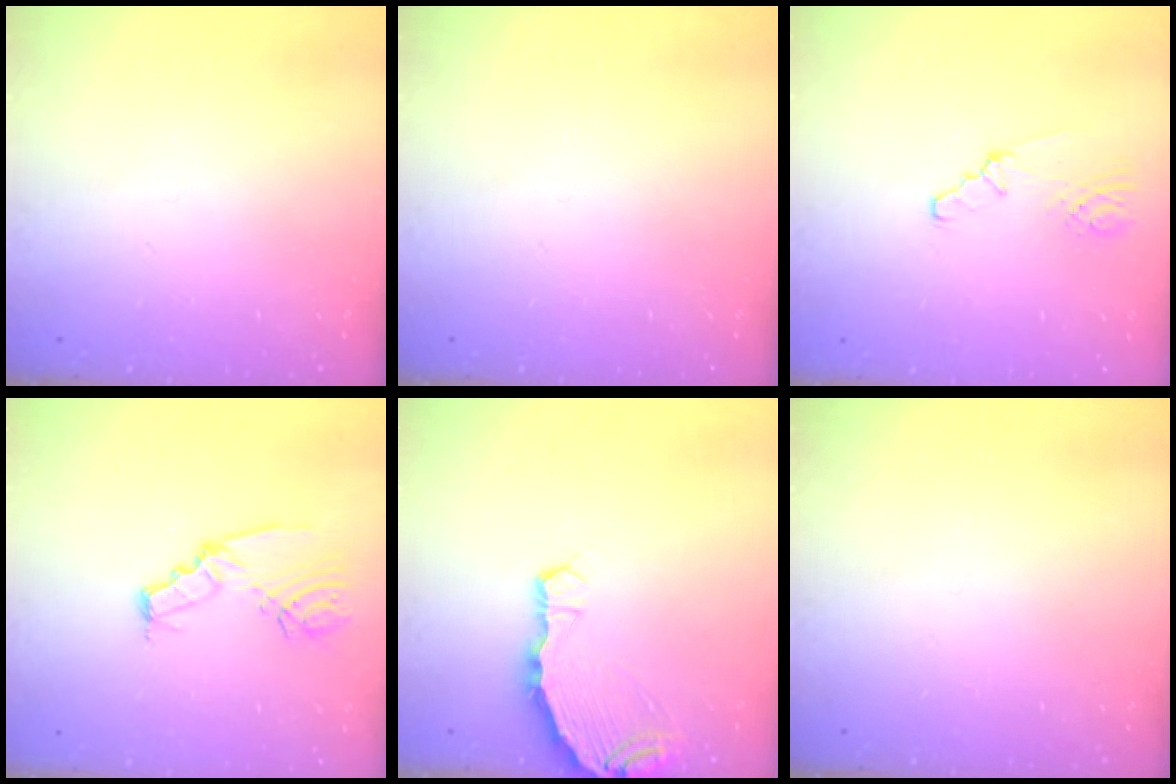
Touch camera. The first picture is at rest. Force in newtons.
{"total": 0.0}
{"total": 2.2, "press": 2.2, "slide": 0.4}
{"total": 6.5, "press": 6.5, "slide": 0.5}
{"total": 7.8, "press": 6.3, "slide": 4.5}
{"total": 0.0}